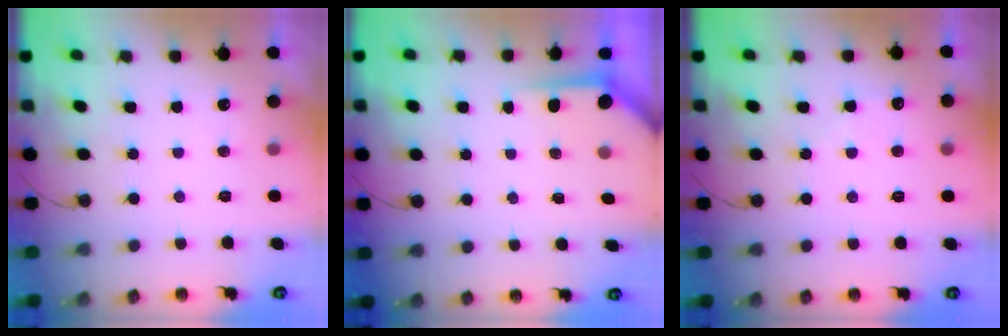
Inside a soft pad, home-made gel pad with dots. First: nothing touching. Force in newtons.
{"total": 3.7, "press": 3.7, "slide": 0.3}
{"total": 4.5, "press": 4.5, "slide": 0.6}